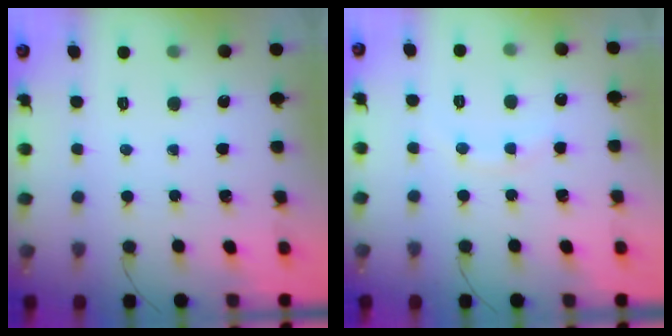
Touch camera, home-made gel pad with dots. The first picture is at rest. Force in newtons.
{"total": 6.0, "press": 5.8, "slide": 1.2}